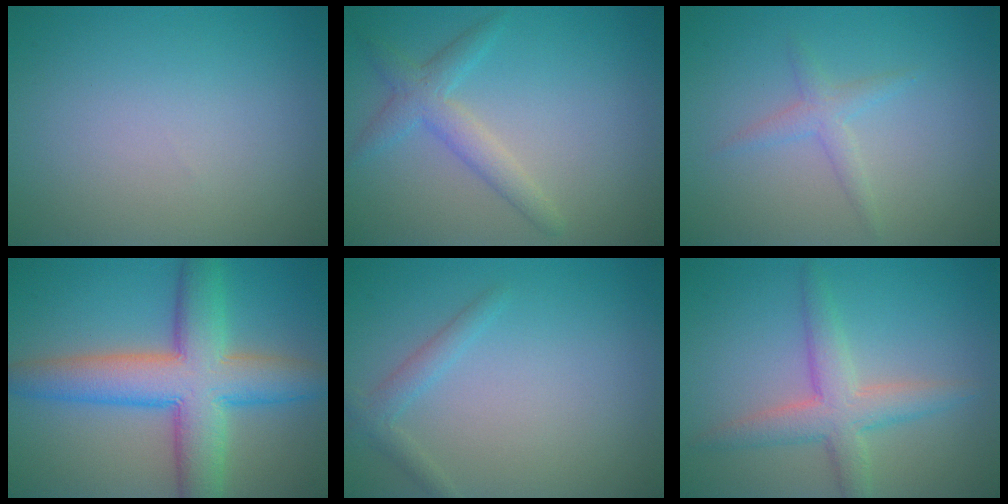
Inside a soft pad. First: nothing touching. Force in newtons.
{"total": 2.8, "press": 2.8, "slide": 0.0}
{"total": 1.6, "press": 1.6, "slide": 0.1}
{"total": 9.5, "press": 9.5, "slide": 0.2}
{"total": 1.6, "press": 1.6, "slide": 0.1}
{"total": 4.0, "press": 4.0, "slide": 0.2}